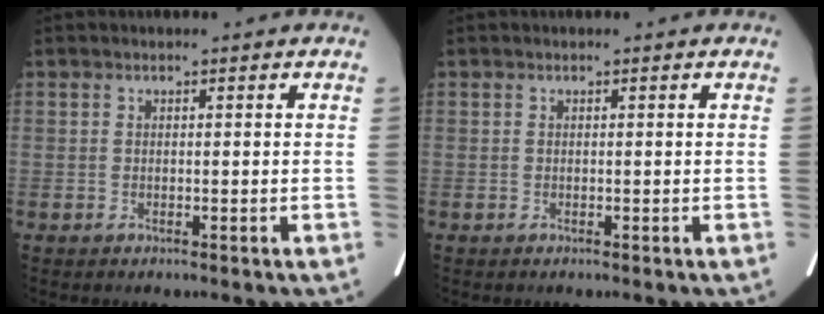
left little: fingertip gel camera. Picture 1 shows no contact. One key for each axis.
{"total": 0.0}